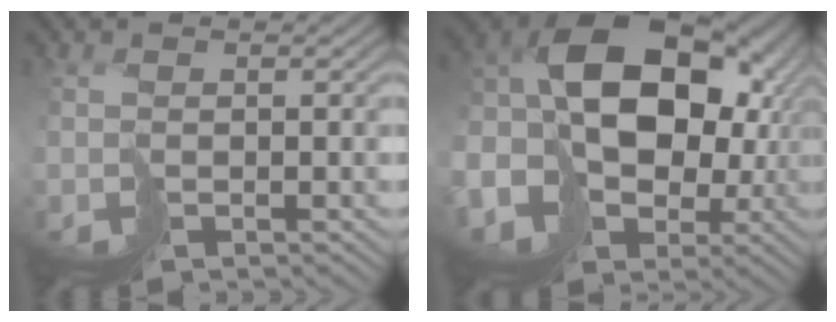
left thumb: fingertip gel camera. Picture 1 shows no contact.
{"total": 17.9, "force": [-0.8, 13.1, 12.2], "torque": [-0.246, -0.024, -0.003]}